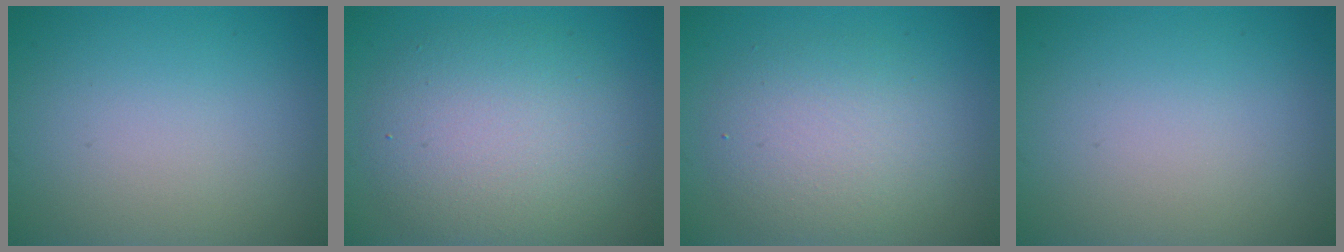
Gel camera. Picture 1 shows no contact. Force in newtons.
{"total": 6.6, "press": 6.6, "slide": 0.5}
{"total": 4.6, "press": 4.5, "slide": 0.4}
{"total": 0.0}